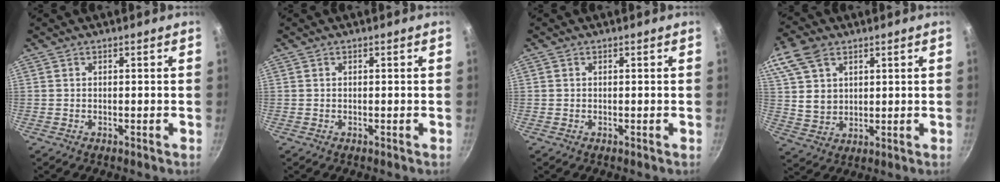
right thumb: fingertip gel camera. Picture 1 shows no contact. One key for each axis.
{"total": 0.0}
{"total": 0.0}
{"total": 11.7, "fx": 5.7, "fy": 8.2, "fz": 6.2, "tx": -0.103, "ty": -0.014, "tz": 0.114}